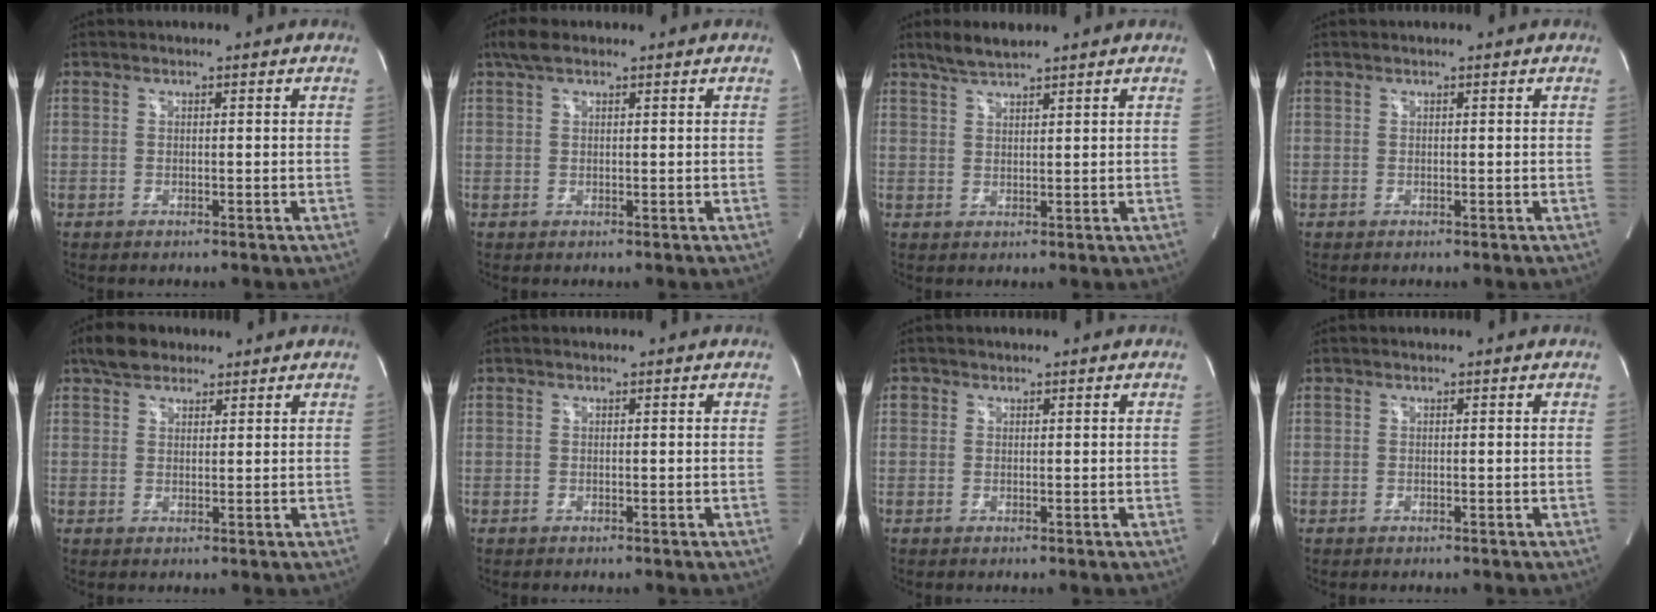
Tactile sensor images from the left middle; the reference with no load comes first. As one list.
[{"total": 2.9, "force": [2.0, 1.0, 1.8], "torque": [-0.043, 0.021, 0.040]}, {"total": 3.6, "force": [3.1, 0.3, 1.7], "torque": [-0.041, 0.009, 0.062]}, {"total": 0.0}, {"total": 4.5, "force": [3.4, 2.4, 1.6], "torque": [-0.035, 0.020, 0.061]}, {"total": 0.0}, {"total": 0.8, "force": [0.4, 0.7, 0.0], "torque": [0.008, 0.002, 0.004]}, {"total": 0.0}]